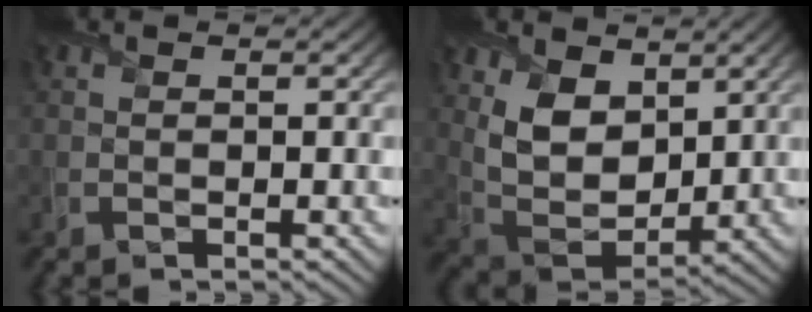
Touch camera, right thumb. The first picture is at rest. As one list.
[{"total": 8.9, "force": [3.8, 5.6, 5.8], "torque": [-0.141, -0.012, 0.072]}]